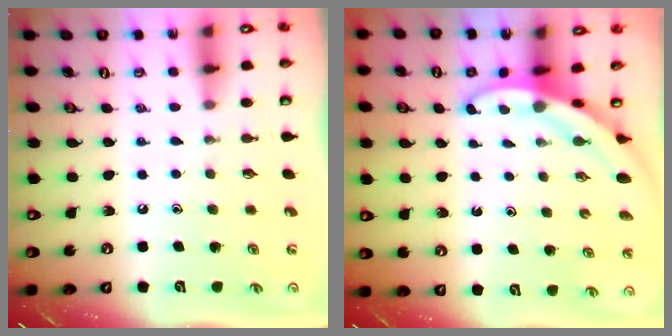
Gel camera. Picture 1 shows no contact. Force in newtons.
{"total": 3.9, "press": 3.9, "slide": 0.1}